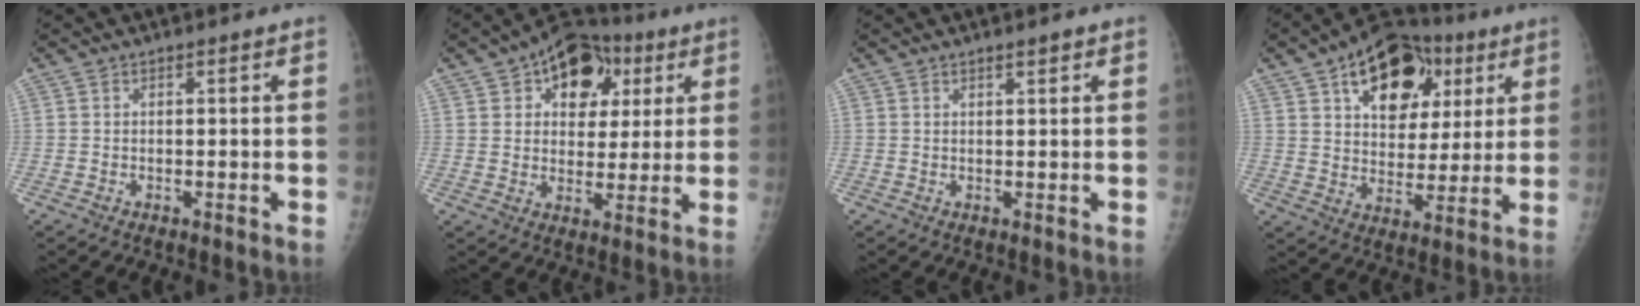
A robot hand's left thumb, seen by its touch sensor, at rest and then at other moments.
{"total": 13.8, "force": [5.6, 9.4, 8.4], "torque": [-0.063, -0.001, 0.080]}
{"total": 1.1, "force": [0.8, 0.3, 0.7], "torque": [-0.008, -0.004, 0.012]}
{"total": 19.0, "force": [8.4, 11.9, 12.2], "torque": [-0.133, -0.006, 0.129]}